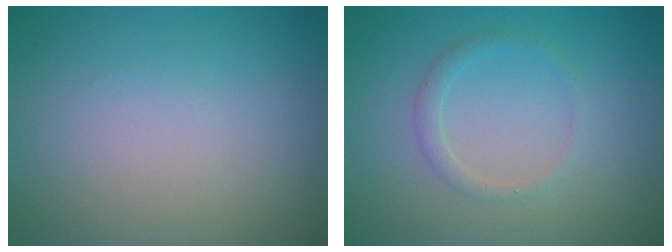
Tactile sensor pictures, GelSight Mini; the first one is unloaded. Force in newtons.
{"total": 1.3, "press": 1.3, "slide": 0.0}